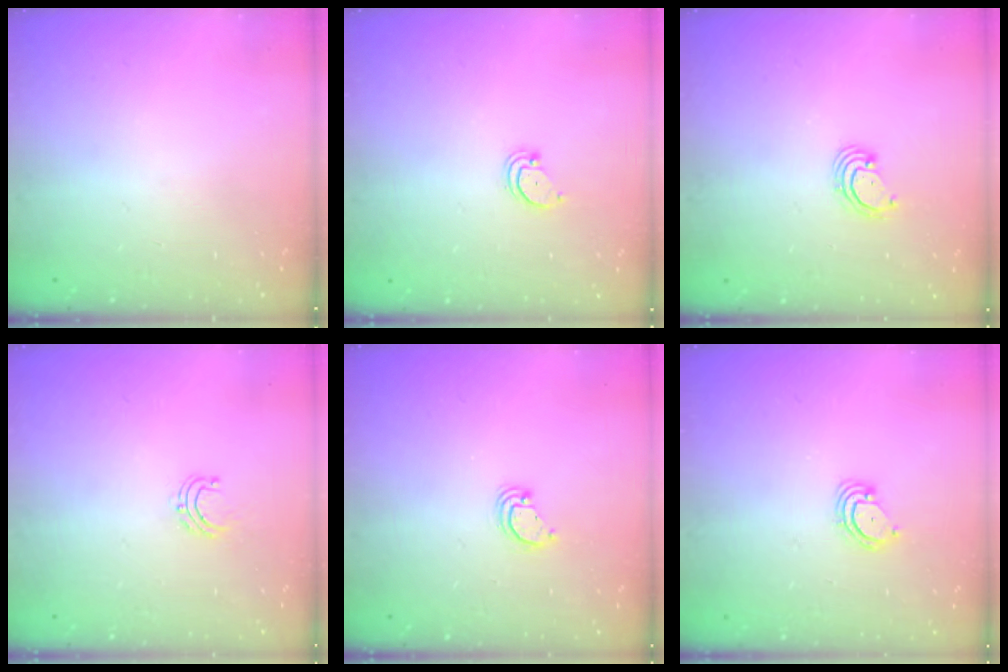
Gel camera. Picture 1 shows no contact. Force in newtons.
{"total": 1.4, "press": 1.3, "slide": 0.1}
{"total": 2.8, "press": 2.8, "slide": 0.3}
{"total": 4.3, "press": 4.3, "slide": 0.3}
{"total": 3.5, "press": 3.5, "slide": 0.3}
{"total": 3.8, "press": 3.8, "slide": 0.3}